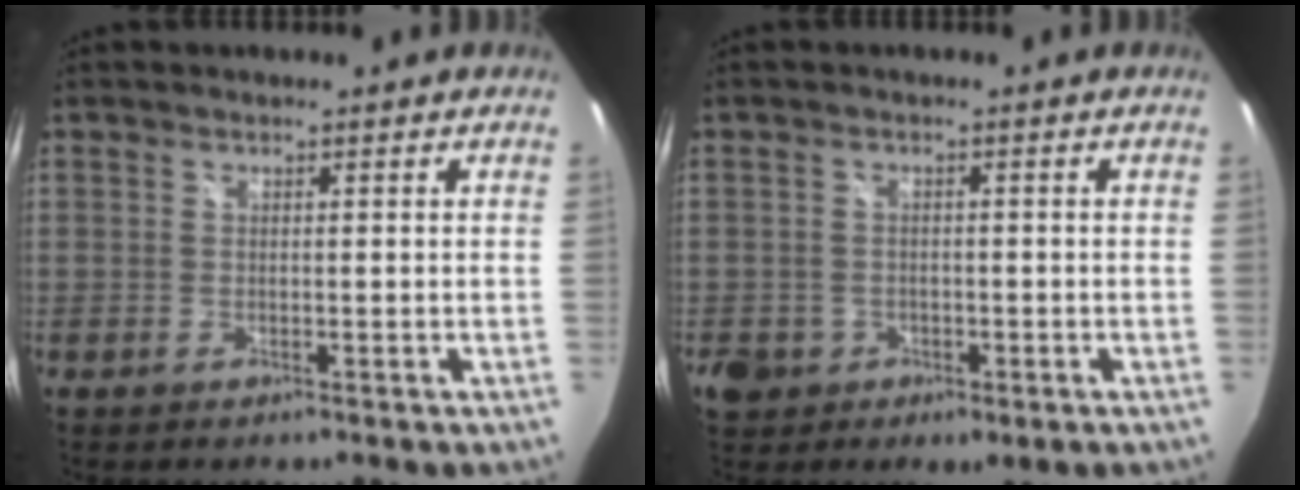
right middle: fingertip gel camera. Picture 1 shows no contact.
{"total": 5.1, "force": [-1.6, 4.4, 2.1], "torque": [-0.054, -0.001, -0.021]}